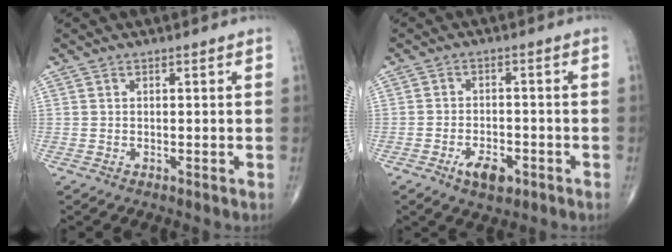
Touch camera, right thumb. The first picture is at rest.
{"total": 5.5, "force": [-2.9, 2.8, 3.8], "torque": [-0.056, 0.010, -0.046]}